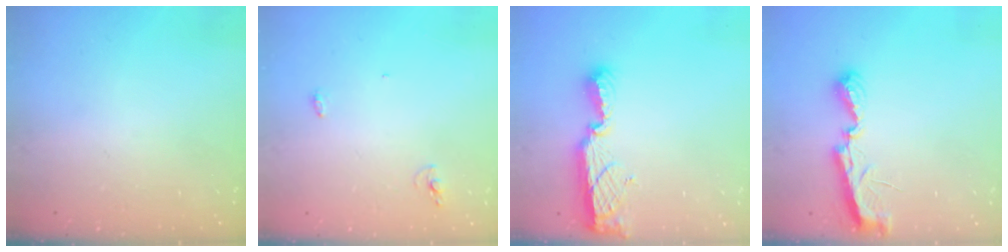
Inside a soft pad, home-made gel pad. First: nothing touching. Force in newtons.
{"total": 7.7, "press": 4.3, "slide": 6.3}
{"total": 11.4, "press": 10.2, "slide": 4.9}
{"total": 7.2, "press": 7.2, "slide": 0.1}